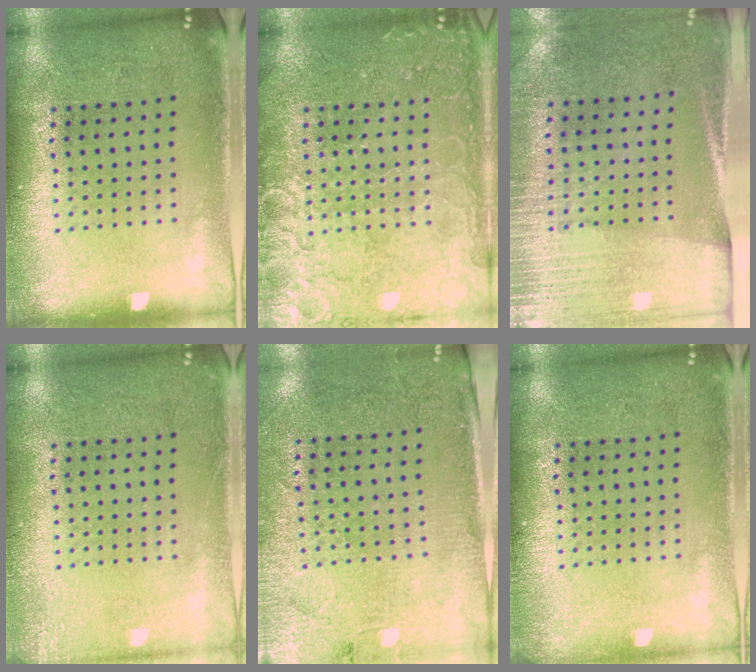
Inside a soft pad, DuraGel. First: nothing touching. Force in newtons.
{"total": 5.4, "press": 5.4, "slide": 0.7}
{"total": 2.9, "press": 2.6, "slide": 1.3}
{"total": 1.7, "press": 1.7, "slide": 0.3}
{"total": 2.7, "press": 2.5, "slide": 1.1}
{"total": 0.7, "press": 0.7, "slide": 0.1}